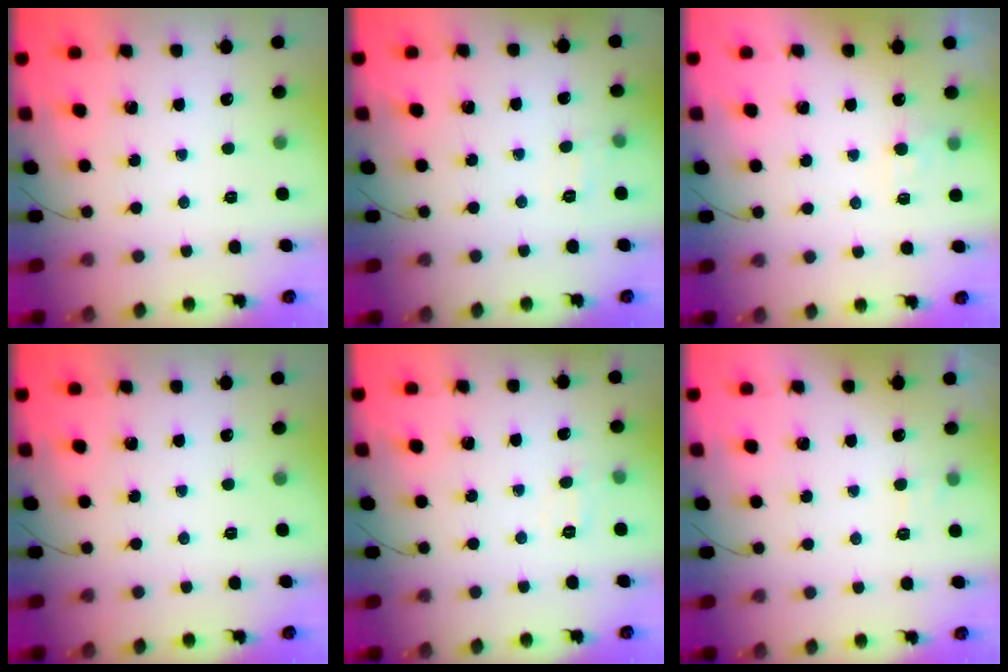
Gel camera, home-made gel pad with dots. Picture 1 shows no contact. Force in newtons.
{"total": 5.5, "press": 5.2, "slide": 1.5}
{"total": 2.5, "press": 2.1, "slide": 1.5}
{"total": 0.0}
{"total": 5.0, "press": 4.9, "slide": 1.1}
{"total": 2.2, "press": 1.8, "slide": 1.3}